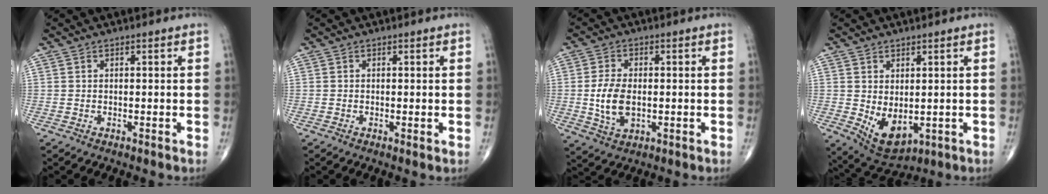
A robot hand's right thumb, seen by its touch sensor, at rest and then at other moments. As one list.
[{"total": 0.6, "force": [0.0, 0.2, 0.6], "torque": [-0.014, -0.004, -0.003]}, {"total": 7.8, "force": [-0.5, 4.5, 6.3], "torque": [-0.123, -0.005, -0.005]}, {"total": 7.8, "force": [-0.6, 4.5, 6.3], "torque": [-0.090, -0.010, 0.014]}]